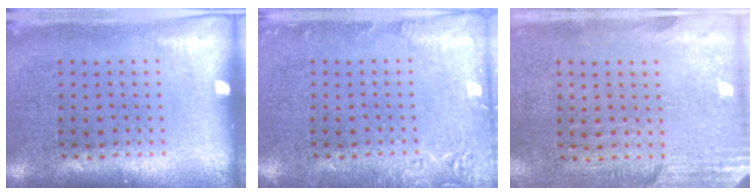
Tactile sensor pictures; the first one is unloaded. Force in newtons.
{"total": 2.0, "press": 2.0, "slide": 0.4}
{"total": 2.8, "press": 2.4, "slide": 1.5}